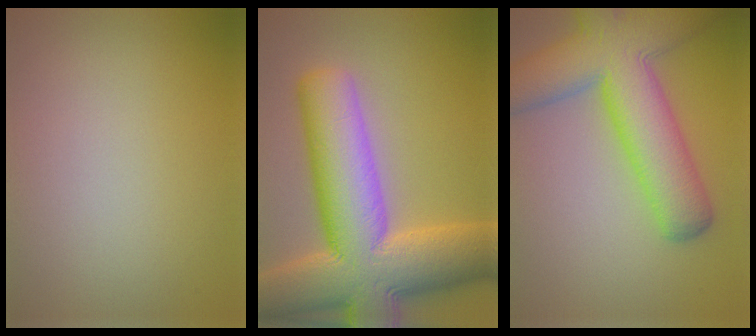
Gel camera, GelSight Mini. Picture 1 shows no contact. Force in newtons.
{"total": 15.0, "press": 14.9, "slide": 1.1}
{"total": 10.8, "press": 10.7, "slide": 0.8}